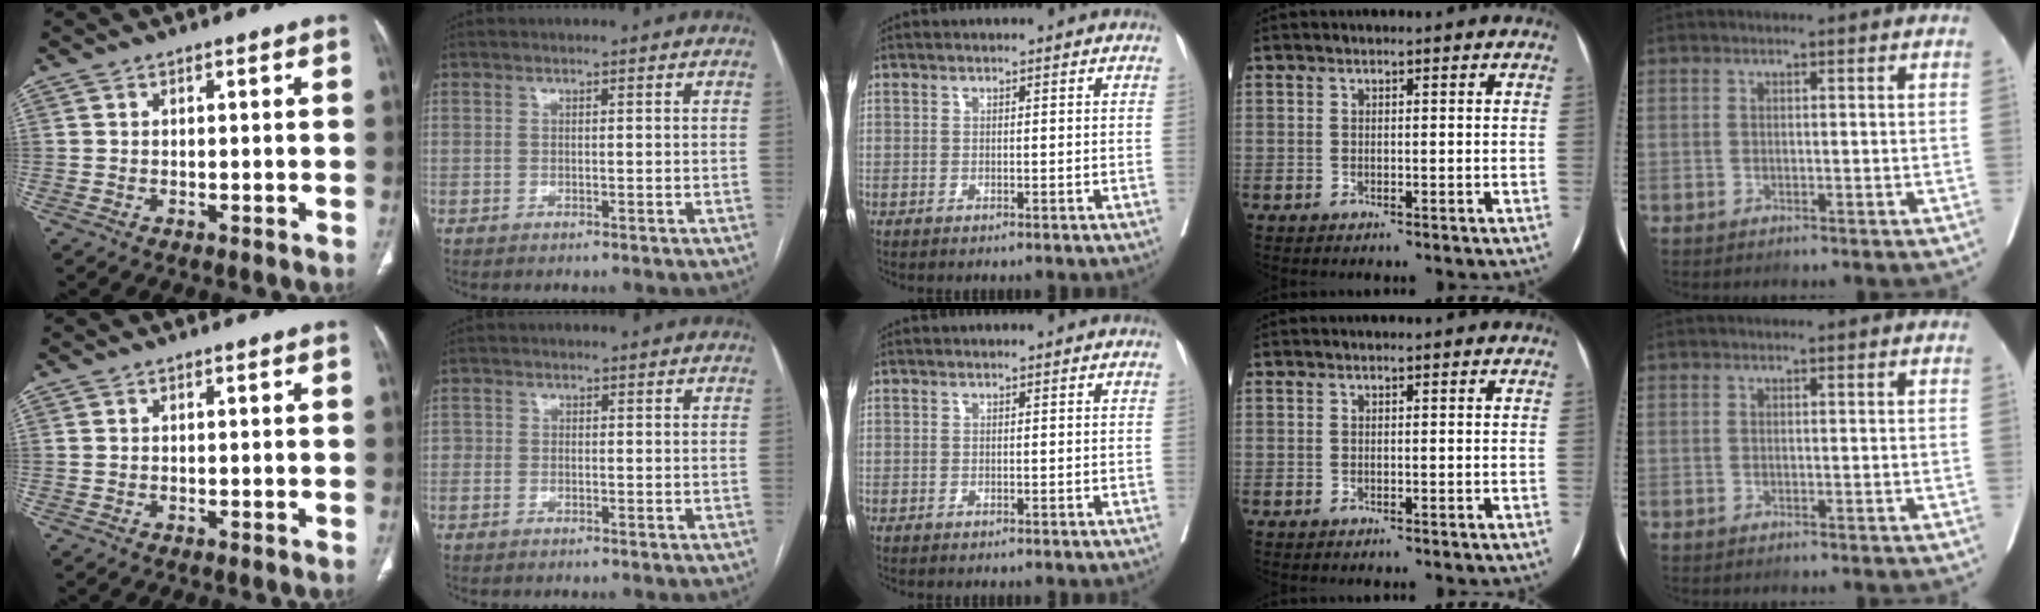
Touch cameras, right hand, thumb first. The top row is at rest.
{"index": {"total": 0.9, "force": [-0.2, 0.8, 0.4], "torque": [-0.001, 0.006, -0.004]}}